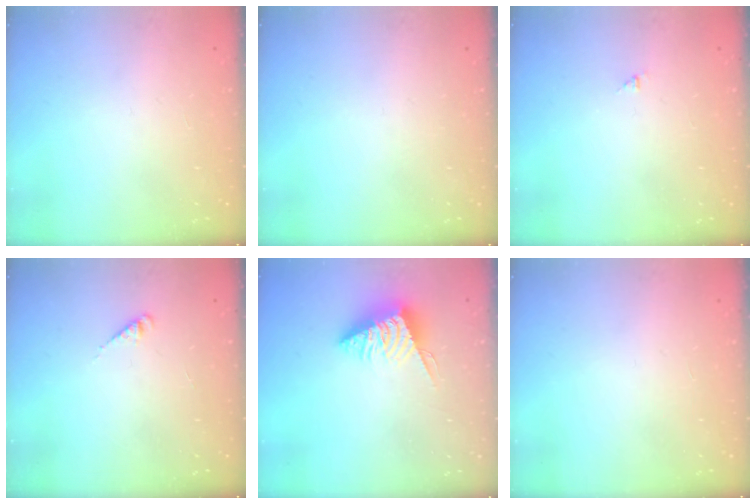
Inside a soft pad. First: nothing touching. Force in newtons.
{"total": 0.0}
{"total": 1.0, "press": 1.0, "slide": 0.2}
{"total": 1.9, "press": 1.9, "slide": 0.4}
{"total": 6.3, "press": 6.2, "slide": 0.5}
{"total": 0.0}